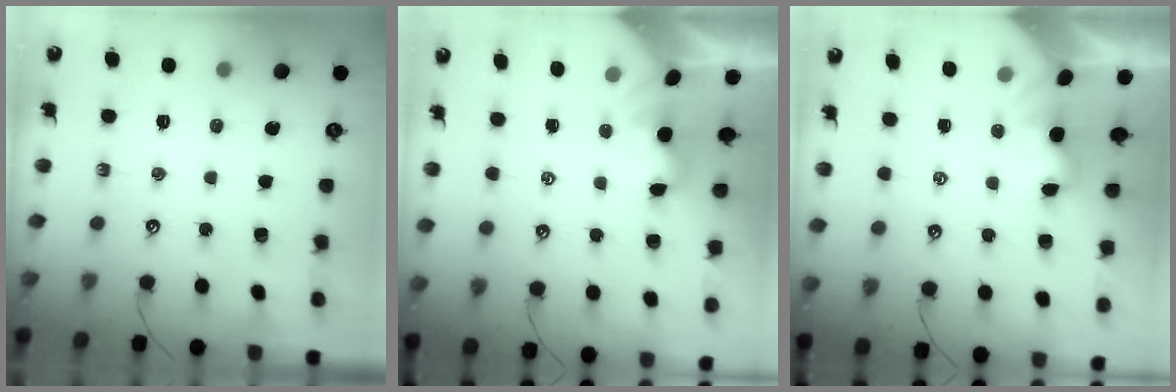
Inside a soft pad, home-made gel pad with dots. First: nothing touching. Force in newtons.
{"total": 1.9, "press": 1.8, "slide": 0.5}
{"total": 1.8, "press": 1.8, "slide": 0.5}